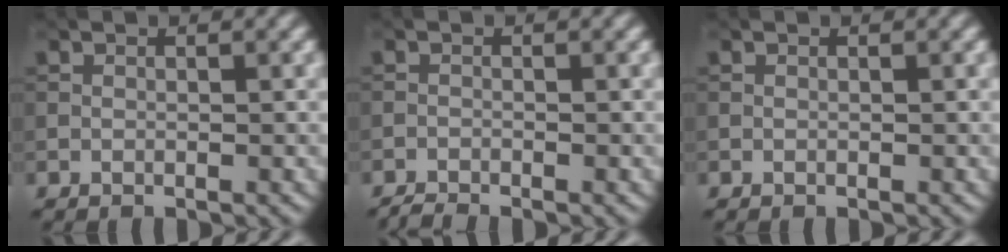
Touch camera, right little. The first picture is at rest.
{"total": 1.1, "force": [-1.1, 0.0, 0.2], "torque": [-0.003, -0.004, -0.028]}
{"total": 0.0}